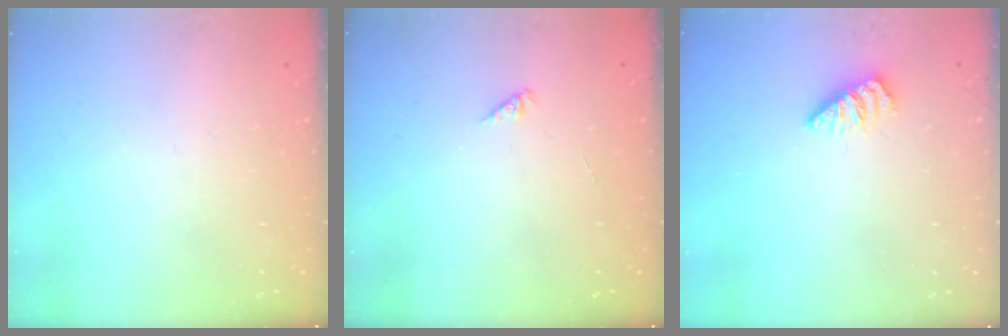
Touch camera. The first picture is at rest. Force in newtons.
{"total": 0.0}
{"total": 0.0}